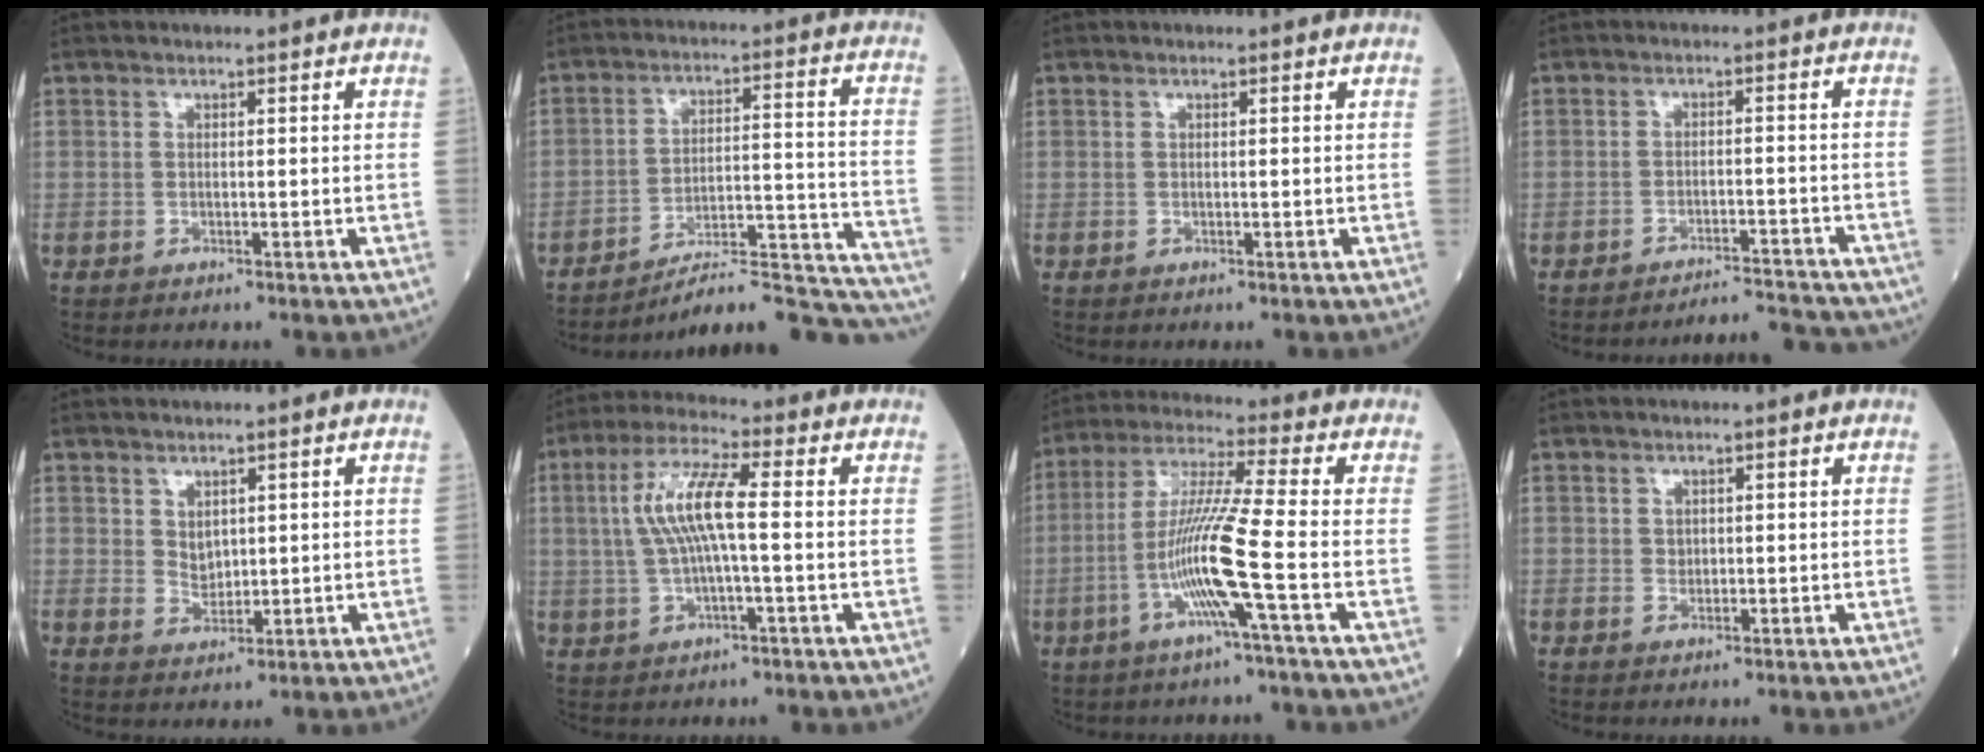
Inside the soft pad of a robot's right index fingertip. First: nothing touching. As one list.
[{"total": 21.1, "force": [-20.4, 0.4, 5.4], "torque": [-0.014, 0.031, -0.281]}, {"total": 0.0}, {"total": 6.9, "force": [-6.9, 0.2, -0.2], "torque": [0.012, 0.013, -0.094]}, {"total": 2.3, "force": [0.9, 1.7, 1.3], "torque": [-0.022, -0.002, 0.023]}, {"total": 8.7, "force": [0.7, 1.3, 8.6], "torque": [-0.179, 0.019, 0.010]}, {"total": 10.9, "force": [-3.5, -1.6, 10.1], "torque": [-0.202, -0.003, -0.074]}, {"total": 0.6, "force": [0.1, 0.6, 0.1], "torque": [0.005, 0.002, 0.001]}]